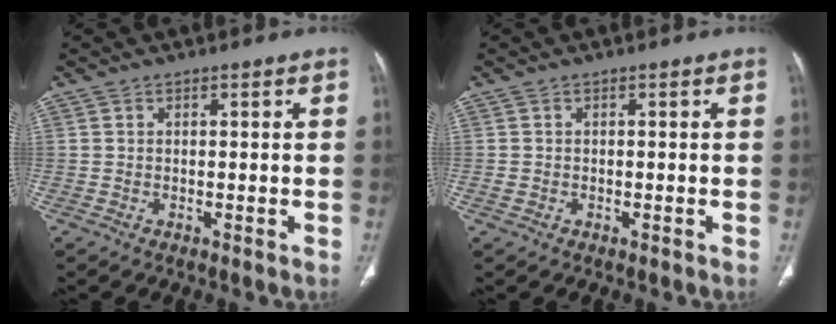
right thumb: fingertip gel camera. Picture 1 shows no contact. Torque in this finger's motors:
{"motor_torque": [0.19, 0.02, -0.14, -0.39, 0.02]}